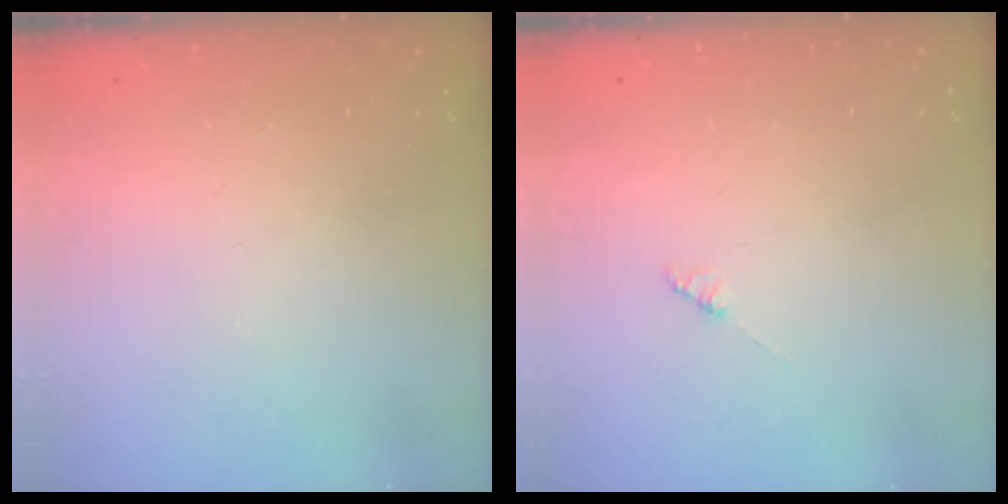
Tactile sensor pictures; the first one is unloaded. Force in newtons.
{"total": 1.4, "press": 1.4, "slide": 0.2}